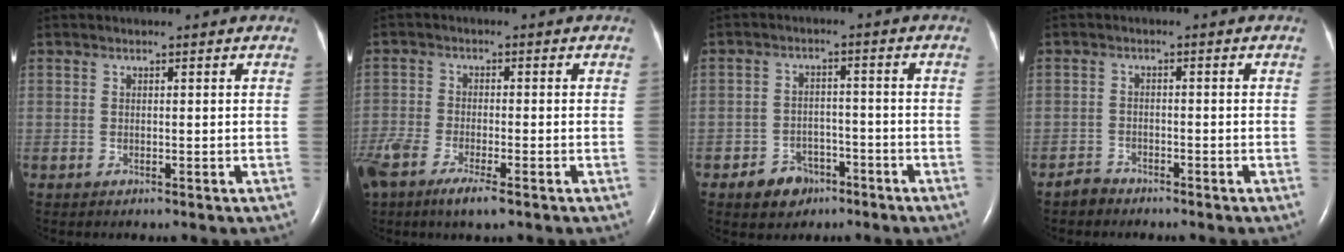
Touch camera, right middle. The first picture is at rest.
{"total": 9.9, "force": [-6.7, 2.8, 6.7], "torque": [-0.141, -0.022, -0.117]}
{"total": 5.2, "force": [-3.3, 3.7, 1.6], "torque": [-0.026, 0.009, -0.045]}
{"total": 1.9, "force": [-1.8, 0.8, -0.2], "torque": [0.000, 0.002, -0.034]}